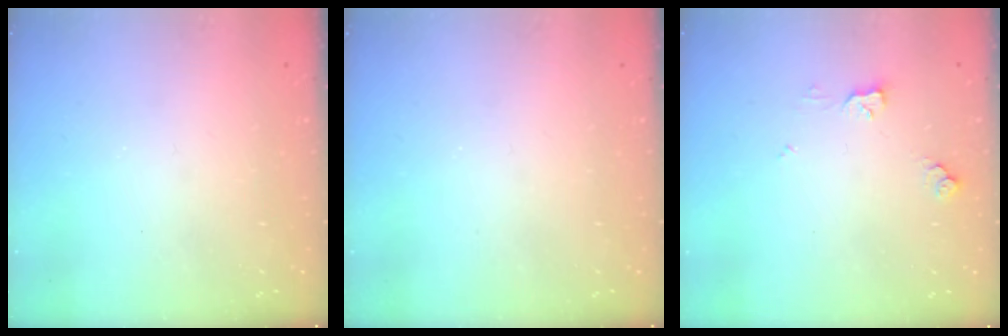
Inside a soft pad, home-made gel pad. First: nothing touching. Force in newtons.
{"total": 0.0}
{"total": 5.7, "press": 5.6, "slide": 0.9}